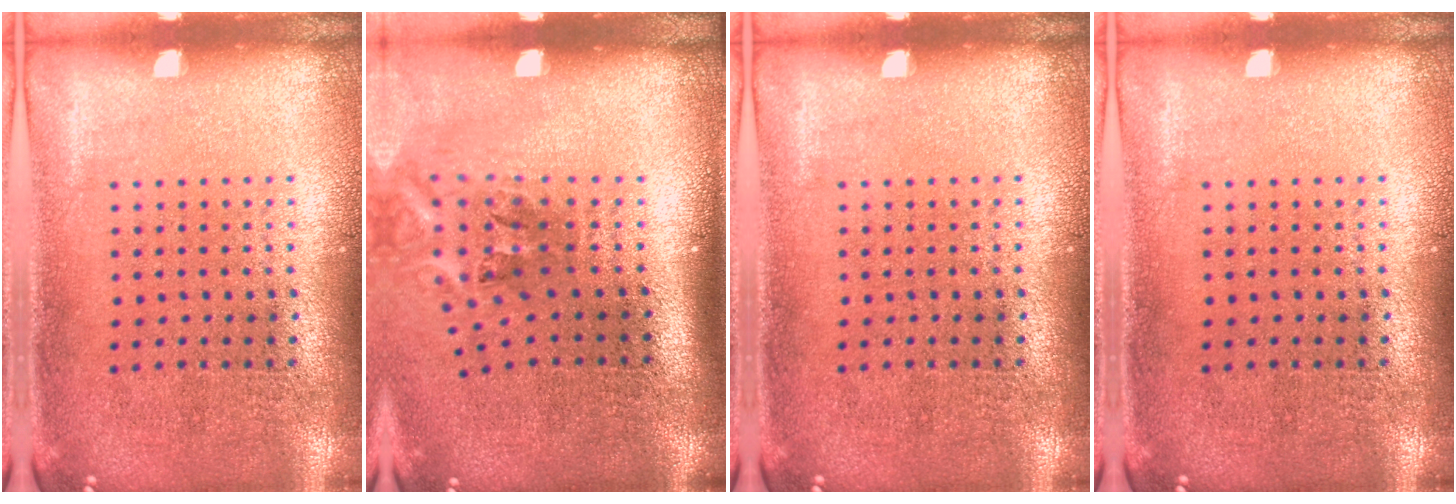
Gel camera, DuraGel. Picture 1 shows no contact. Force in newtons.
{"total": 2.3, "press": 1.3, "slide": 1.9}
{"total": 0.0}
{"total": 0.0}